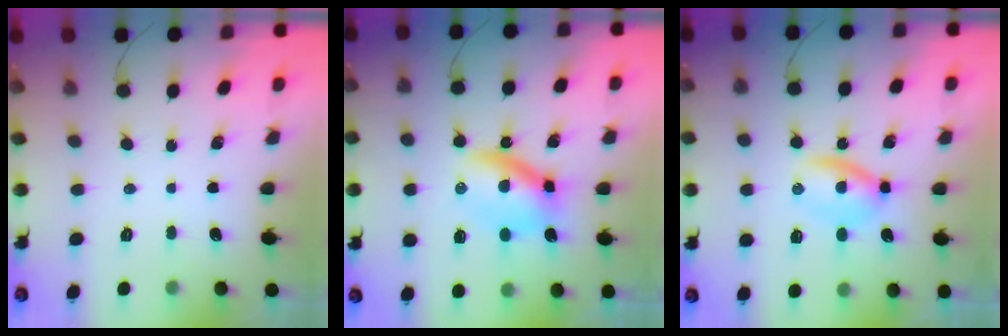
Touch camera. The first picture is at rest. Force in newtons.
{"total": 8.5, "press": 8.2, "slide": 2.5}
{"total": 4.5, "press": 4.4, "slide": 1.0}